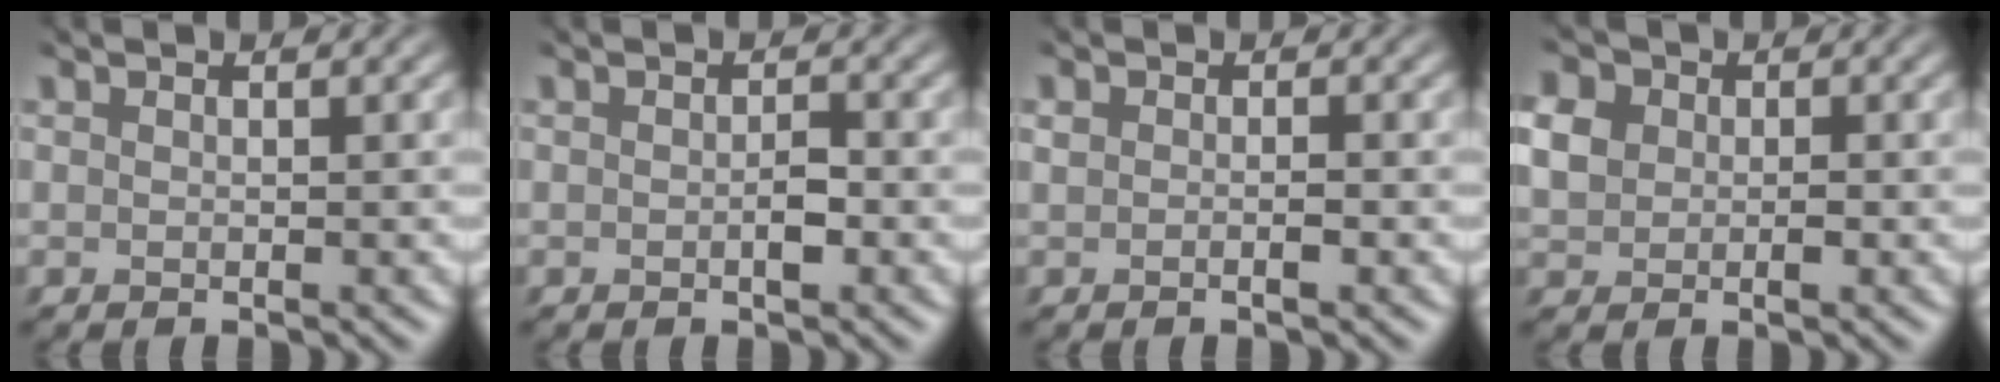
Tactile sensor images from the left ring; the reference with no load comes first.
{"total": 1.3, "force": [-1.0, 0.3, 0.8], "torque": [-0.022, -0.003, -0.010]}
{"total": 0.6, "force": [-0.5, 0.1, 0.4], "torque": [-0.014, -0.003, -0.003]}
{"total": 2.8, "force": [0.1, 2.5, 1.2], "torque": [-0.049, 0.001, 0.008]}